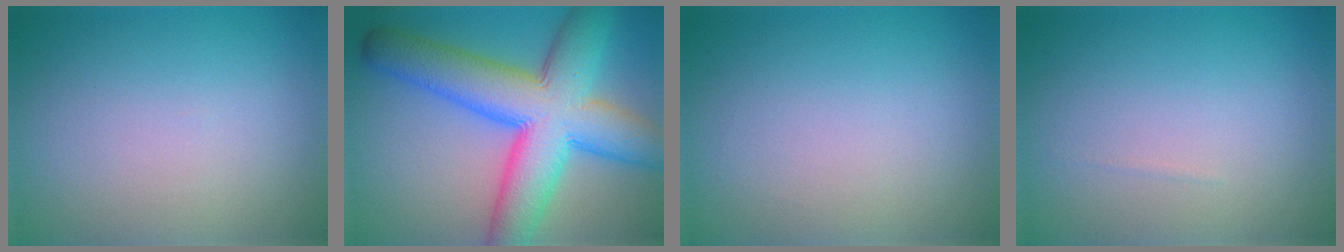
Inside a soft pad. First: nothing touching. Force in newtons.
{"total": 12.0, "press": 12.0, "slide": 0.2}
{"total": 0.0}
{"total": 0.0}